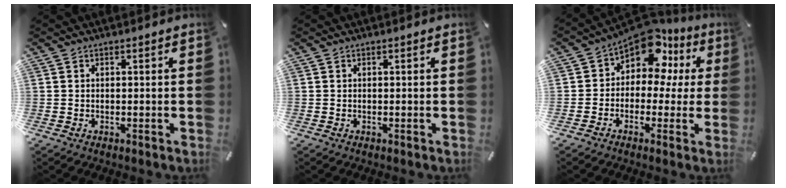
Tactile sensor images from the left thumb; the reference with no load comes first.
{"total": 0.0}
{"total": 11.5, "force": [6.8, 6.5, 6.5], "torque": [-0.118, -0.051, 0.122]}